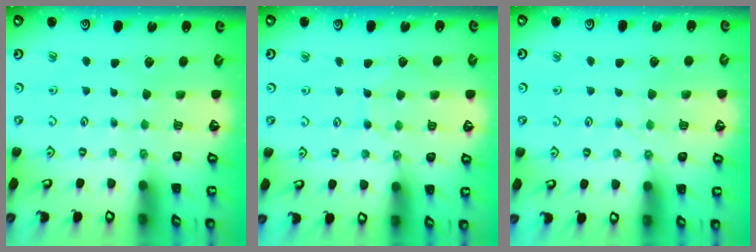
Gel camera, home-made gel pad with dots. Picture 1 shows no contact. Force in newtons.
{"total": 5.0, "press": 5.0, "slide": 0.5}
{"total": 3.9, "press": 3.8, "slide": 0.6}